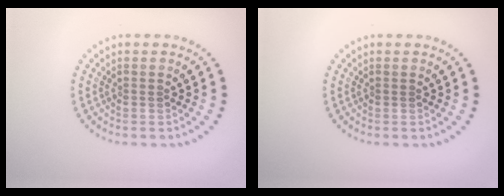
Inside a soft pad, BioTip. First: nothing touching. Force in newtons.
{"total": 0.0}